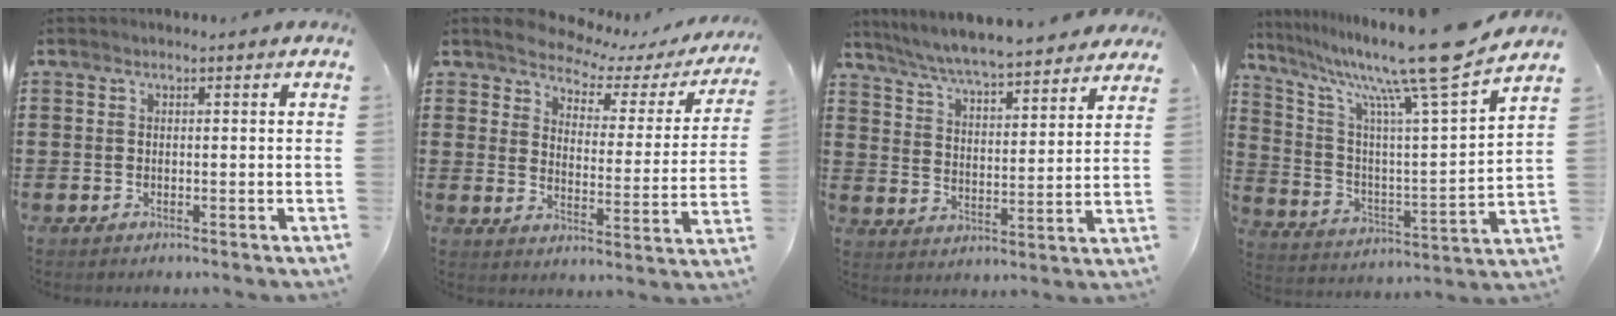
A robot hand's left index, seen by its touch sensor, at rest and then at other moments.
{"total": 4.2, "force": [4.0, 1.0, 0.9], "torque": [-0.045, -0.028, 0.063]}
{"total": 6.2, "force": [6.0, 0.1, 1.6], "torque": [-0.059, -0.040, 0.104]}
{"total": 15.4, "force": [12.1, 0.1, 9.6], "torque": [-0.194, -0.077, 0.187]}